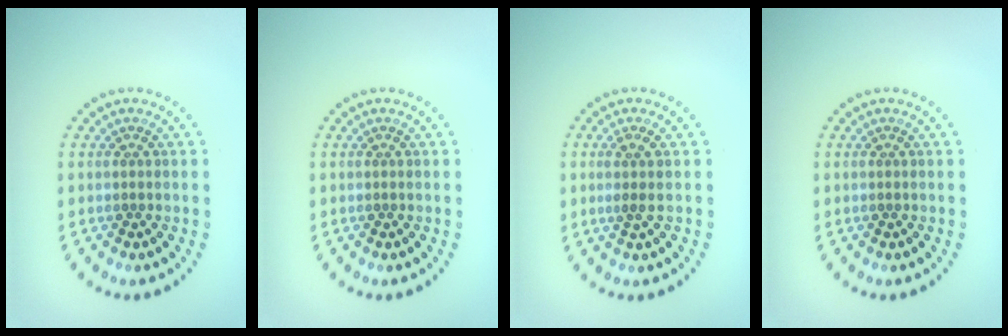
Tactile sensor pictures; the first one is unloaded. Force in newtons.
{"total": 0.0}
{"total": 1.6, "press": 1.2, "slide": 1.1}
{"total": 0.0}